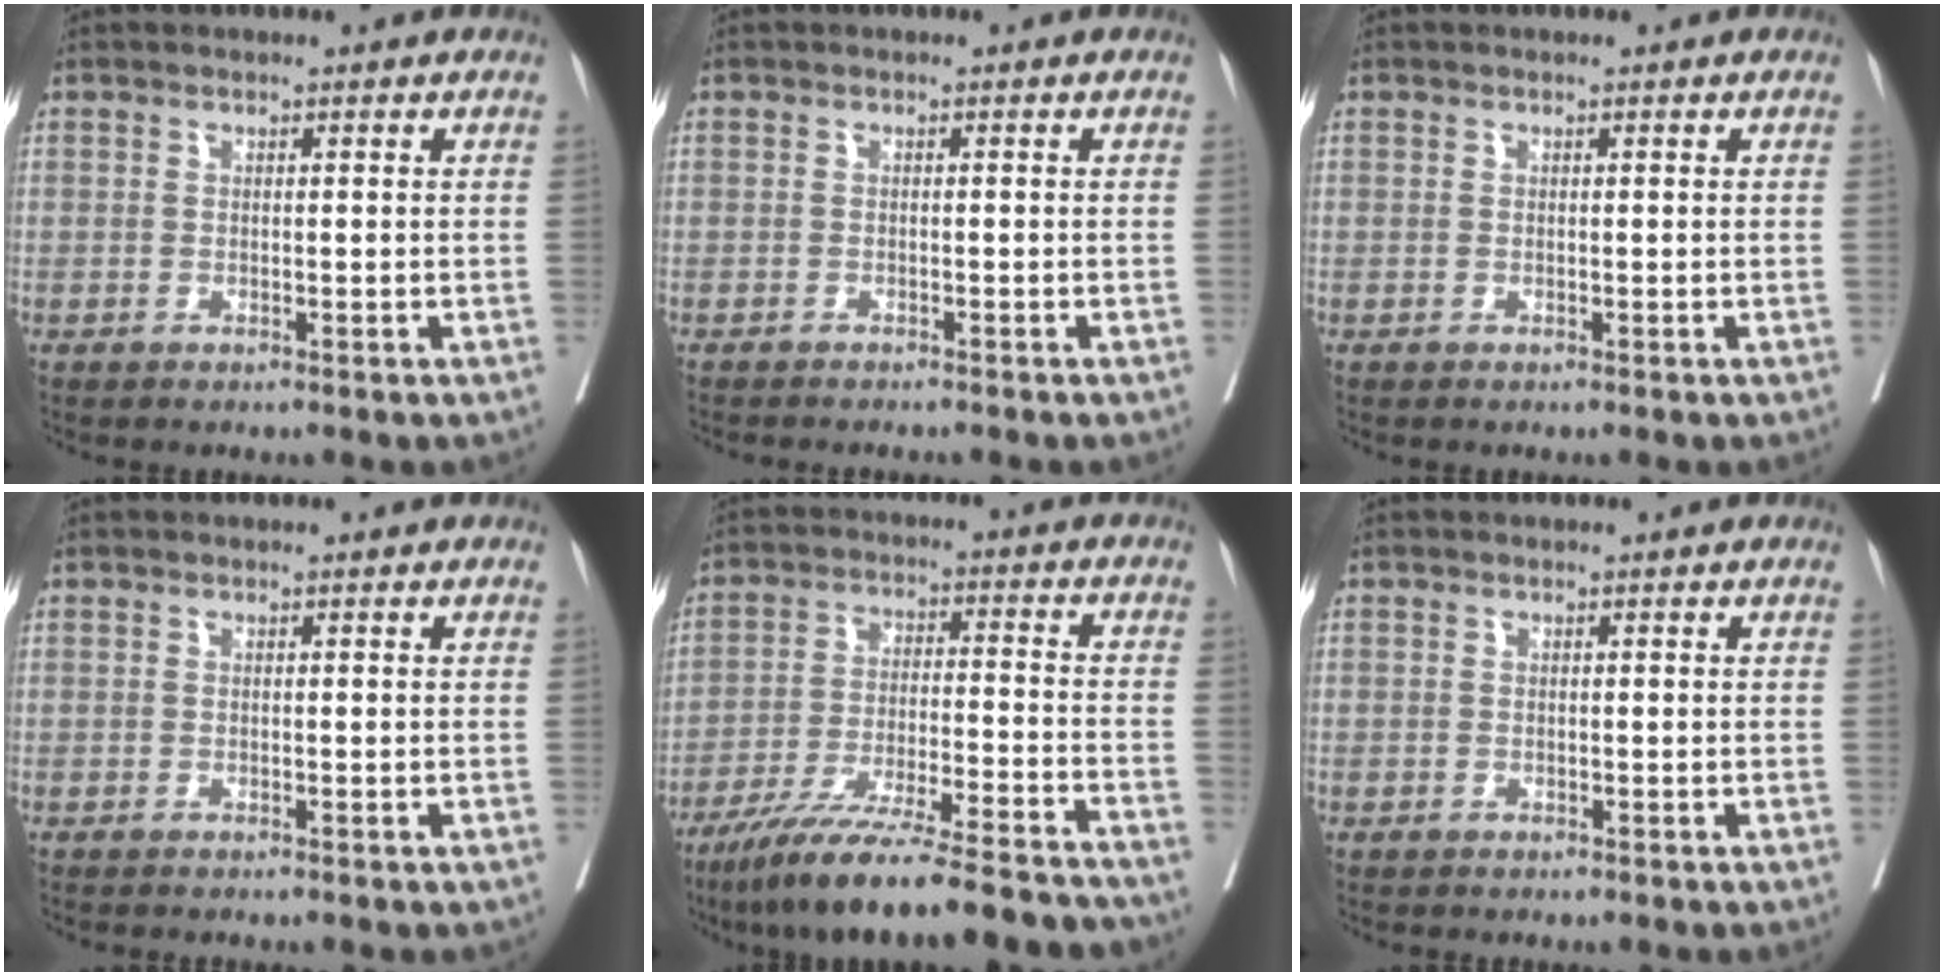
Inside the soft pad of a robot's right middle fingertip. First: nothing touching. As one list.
[{"total": 4.9, "force": [-4.4, 0.5, 2.0], "torque": [-0.021, -0.007, -0.057]}, {"total": 0.0}, {"total": 2.6, "force": [-2.2, 0.7, 1.3], "torque": [-0.022, -0.005, -0.022]}, {"total": 20.6, "force": [-17.8, 0.9, 10.3], "torque": [-0.145, -0.029, -0.274]}, {"total": 0.9, "force": [-0.4, 0.7, -0.1], "torque": [-0.003, 0.007, -0.009]}]